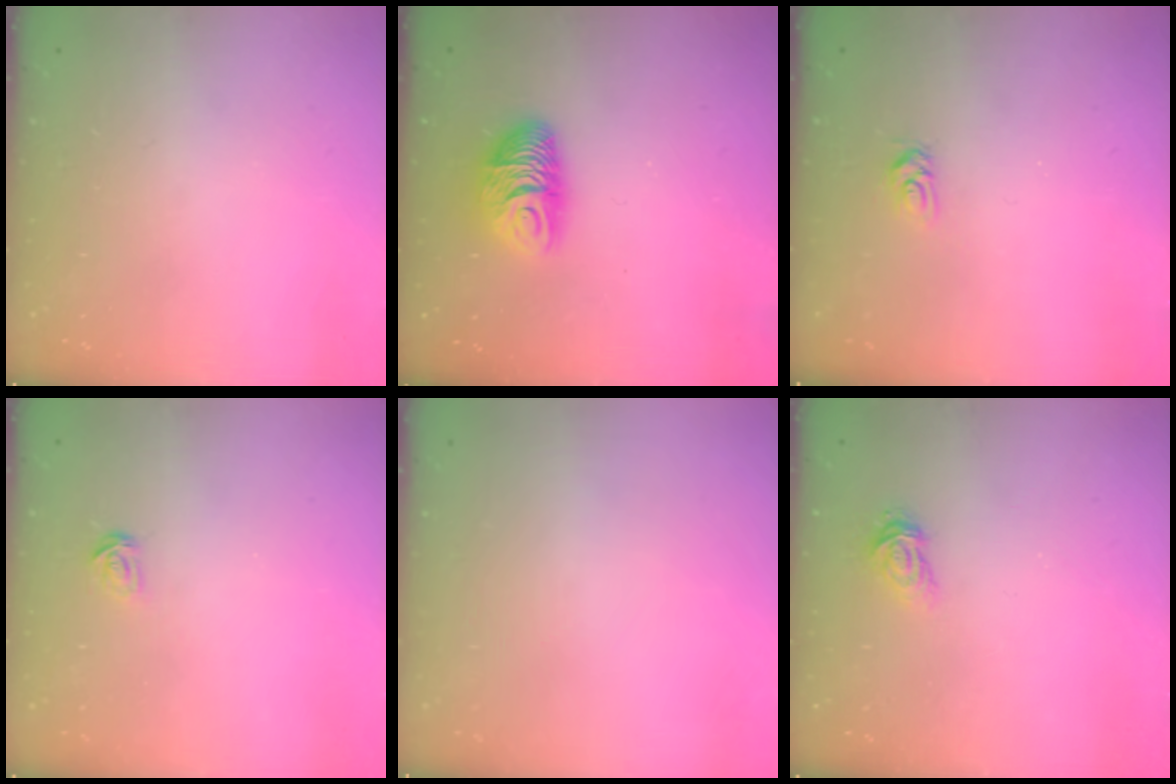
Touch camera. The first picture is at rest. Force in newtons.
{"total": 9.0, "press": 9.0, "slide": 0.2}
{"total": 3.6, "press": 3.6, "slide": 0.5}
{"total": 2.1, "press": 2.1, "slide": 0.1}
{"total": 0.0}
{"total": 3.2, "press": 3.1, "slide": 0.3}